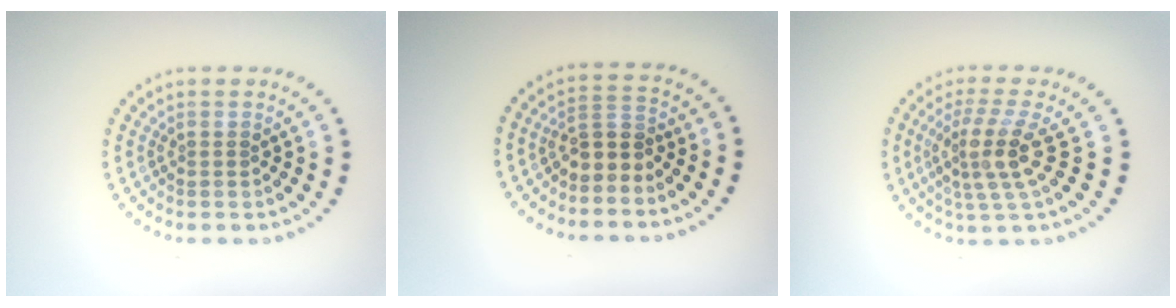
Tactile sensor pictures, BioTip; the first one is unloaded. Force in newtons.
{"total": 2.5, "press": 2.1, "slide": 1.3}
{"total": 3.9, "press": 2.8, "slide": 2.7}